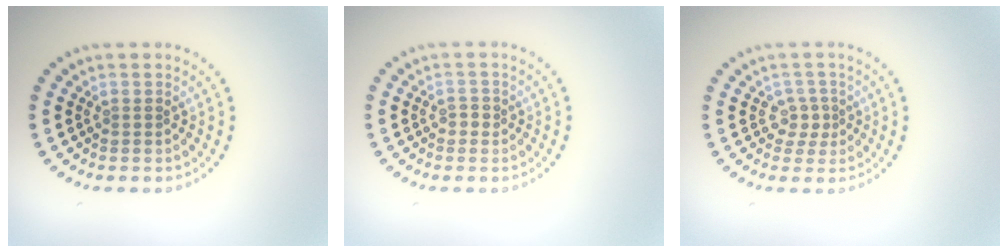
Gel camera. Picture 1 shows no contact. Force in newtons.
{"total": 1.0, "press": 1.0, "slide": 0.3}
{"total": 1.6, "press": 1.3, "slide": 1.0}